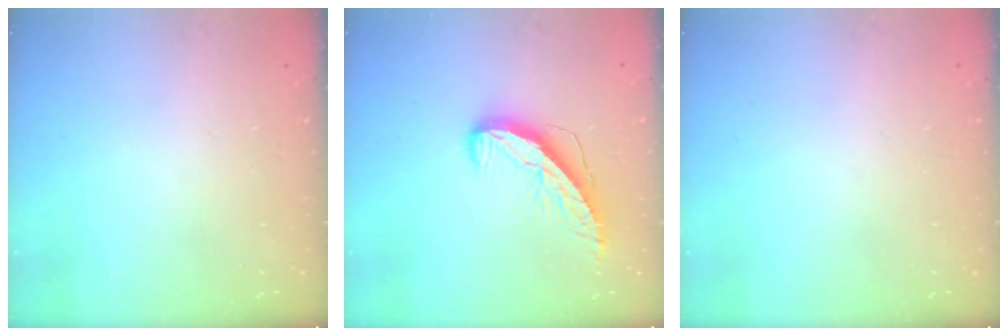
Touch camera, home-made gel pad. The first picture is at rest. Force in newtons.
{"total": 9.5, "press": 9.5, "slide": 0.5}
{"total": 0.0}